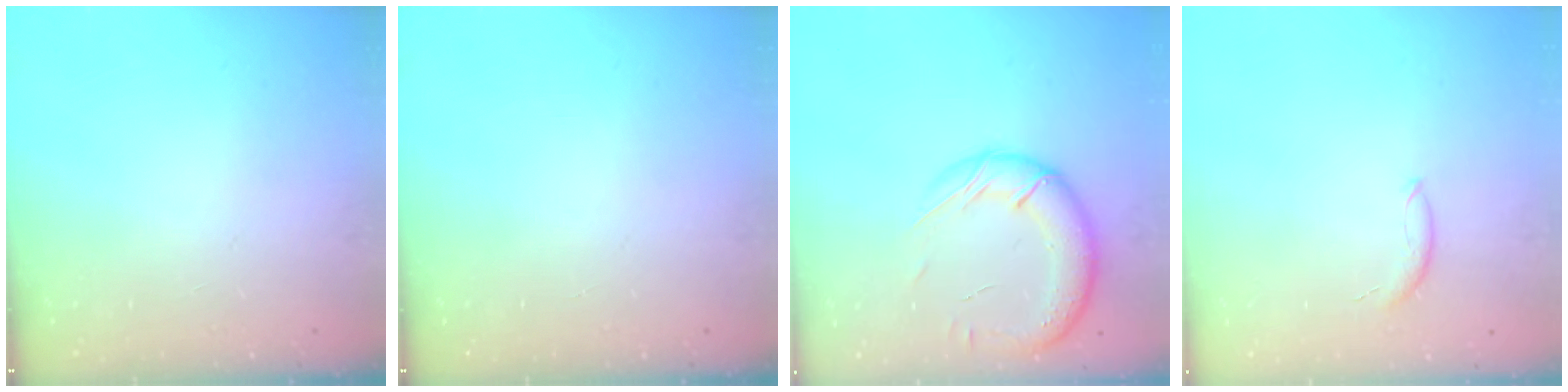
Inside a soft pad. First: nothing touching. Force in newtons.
{"total": 0.0}
{"total": 19.3, "press": 18.8, "slide": 4.3}
{"total": 5.8, "press": 5.7, "slide": 0.7}